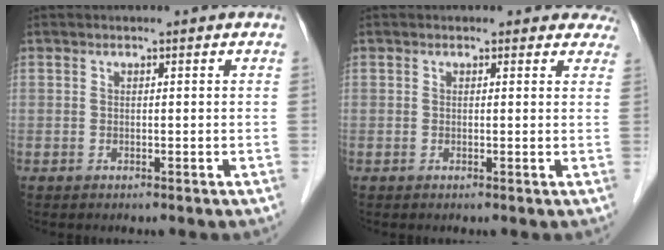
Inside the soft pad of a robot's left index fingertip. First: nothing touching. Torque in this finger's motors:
{"motor_torque": [0.44, -0.31, 0.05, -0.04]}